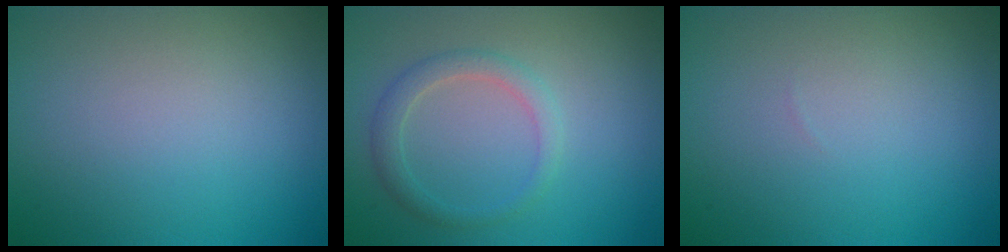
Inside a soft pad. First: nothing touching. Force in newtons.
{"total": 2.0, "press": 2.0, "slide": 0.0}
{"total": 0.0}